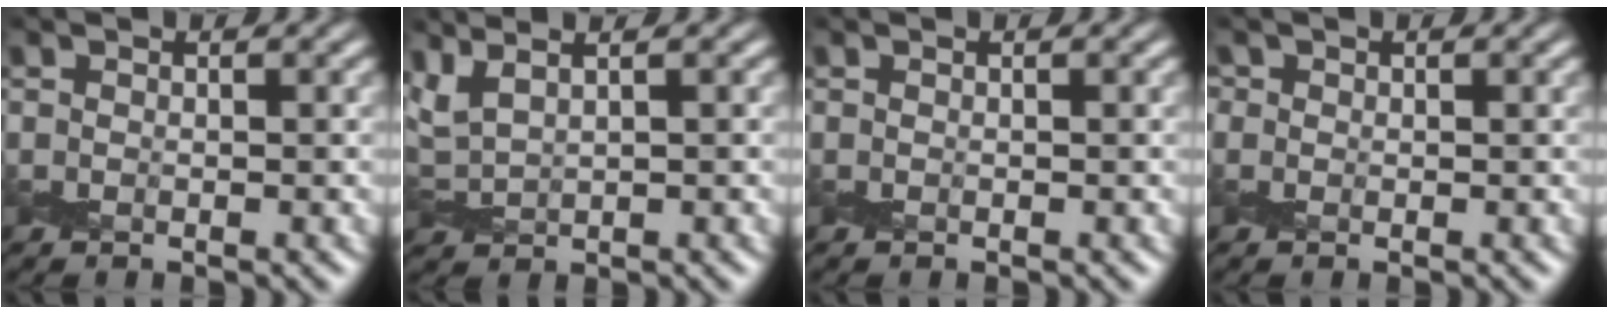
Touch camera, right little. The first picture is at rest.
{"total": 1.7, "force": [1.4, 0.1, 1.0], "torque": [-0.036, 0.009, 0.035]}
{"total": 0.0}
{"total": 0.6, "force": [0.0, 0.6, 0.1], "torque": [-0.002, 0.000, -0.001]}